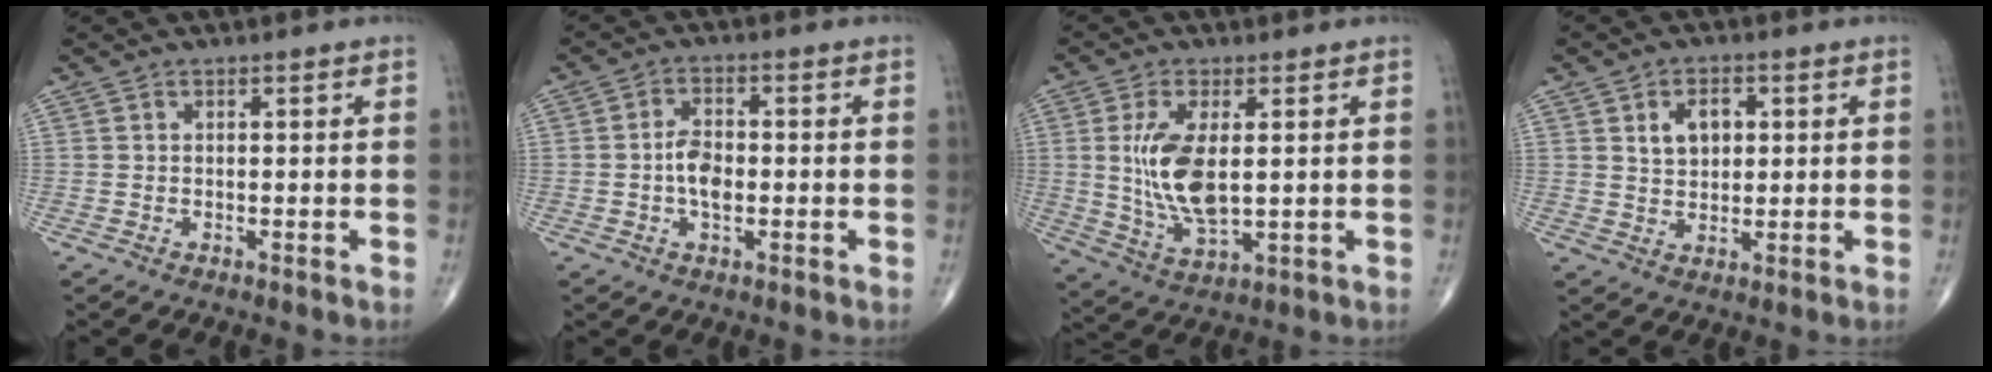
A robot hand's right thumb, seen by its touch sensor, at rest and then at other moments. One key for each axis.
{"total": 5.2, "fx": -0.6, "fy": 3.0, "fz": 4.2, "tx": -0.069, "ty": 0.009, "tz": -0.016}
{"total": 11.4, "fx": 1.4, "fy": 5.1, "fz": 10.2, "tx": -0.204, "ty": -0.017, "tz": 0.037}
{"total": 5.8, "fx": 1.8, "fy": 4.0, "fz": 3.9, "tx": -0.044, "ty": -0.004, "tz": 0.031}